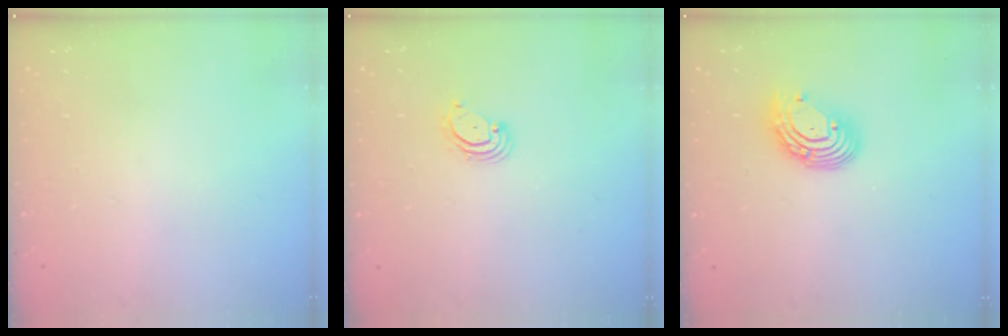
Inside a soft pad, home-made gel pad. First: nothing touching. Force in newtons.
{"total": 3.1, "press": 3.1, "slide": 0.3}
{"total": 9.4, "press": 9.3, "slide": 1.1}